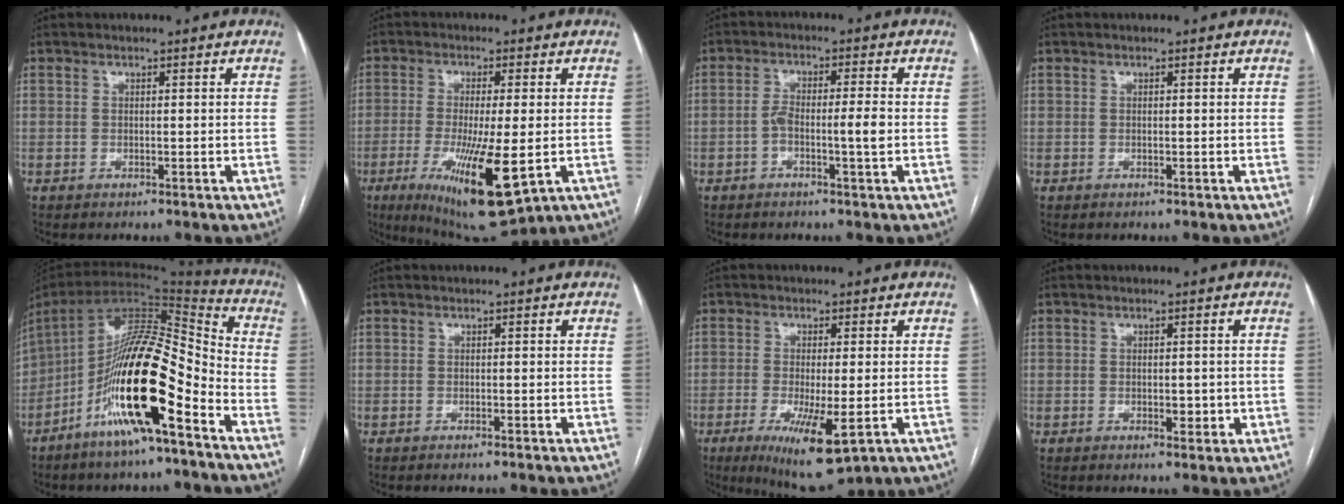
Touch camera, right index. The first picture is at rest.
{"total": 14.4, "force": [-4.4, 2.5, 13.5], "torque": [-0.238, -0.040, -0.062]}
{"total": 4.5, "force": [-1.2, 0.3, 4.3], "torque": [-0.082, 0.010, -0.020]}
{"total": 0.0}
{"total": 19.2, "force": [-8.8, 3.7, 16.7], "torque": [-0.301, 0.001, -0.150]}
{"total": 0.0}
{"total": 10.2, "force": [-4.0, 2.2, 9.2], "torque": [-0.153, -0.027, -0.057]}
{"total": 2.2, "force": [-0.4, 1.2, 1.8], "torque": [-0.025, -0.002, -0.001]}